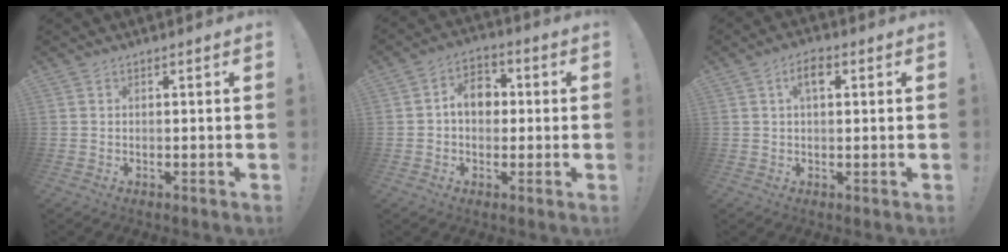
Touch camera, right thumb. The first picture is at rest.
{"total": 9.2, "force": [0.9, 6.8, 6.0], "torque": [-0.086, 0.011, 0.018]}
{"total": 4.9, "force": [1.6, 2.2, 4.1], "torque": [-0.060, 0.003, 0.023]}